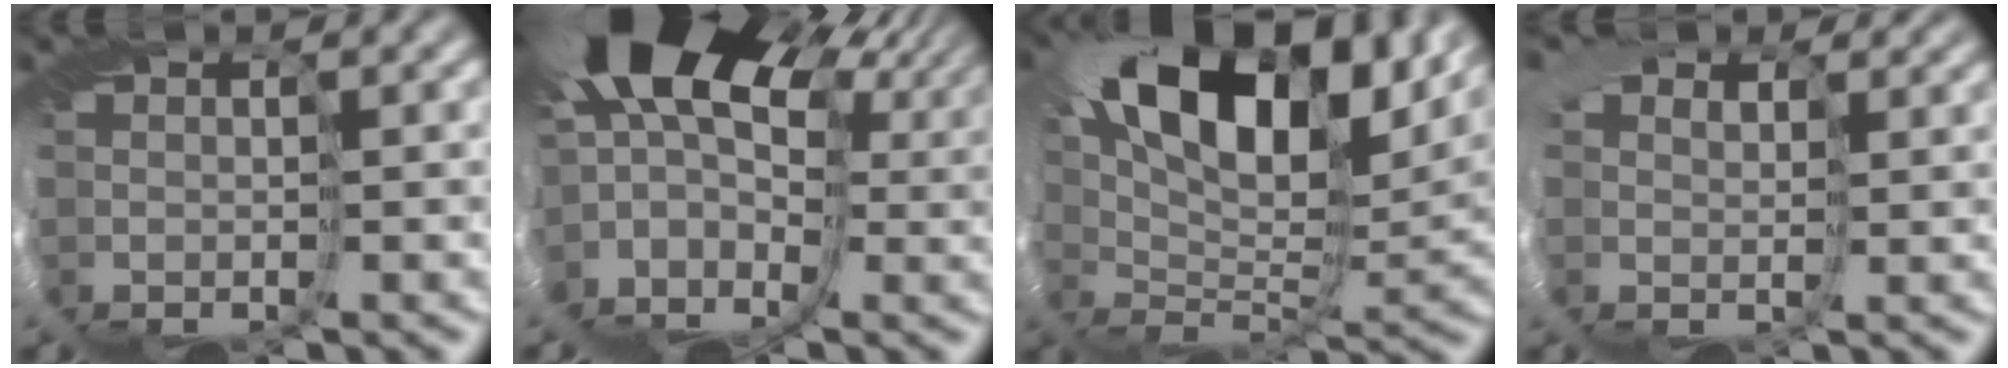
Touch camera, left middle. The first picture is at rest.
{"total": 14.5, "force": [4.1, 9.2, 10.5], "torque": [-0.203, 0.017, 0.062]}
{"total": 12.8, "force": [7.4, 5.5, 8.9], "torque": [-0.159, 0.023, 0.118]}
{"total": 4.8, "force": [3.6, 2.7, 1.5], "torque": [-0.059, 0.019, 0.052]}